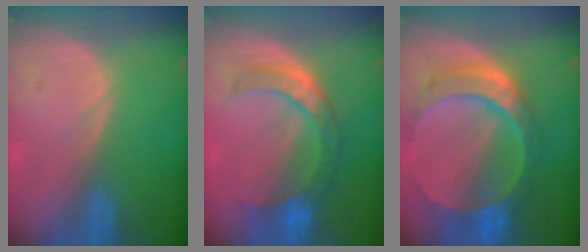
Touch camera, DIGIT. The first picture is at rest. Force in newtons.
{"total": 7.6, "press": 7.3, "slide": 2.2}
{"total": 10.9, "press": 9.2, "slide": 5.8}